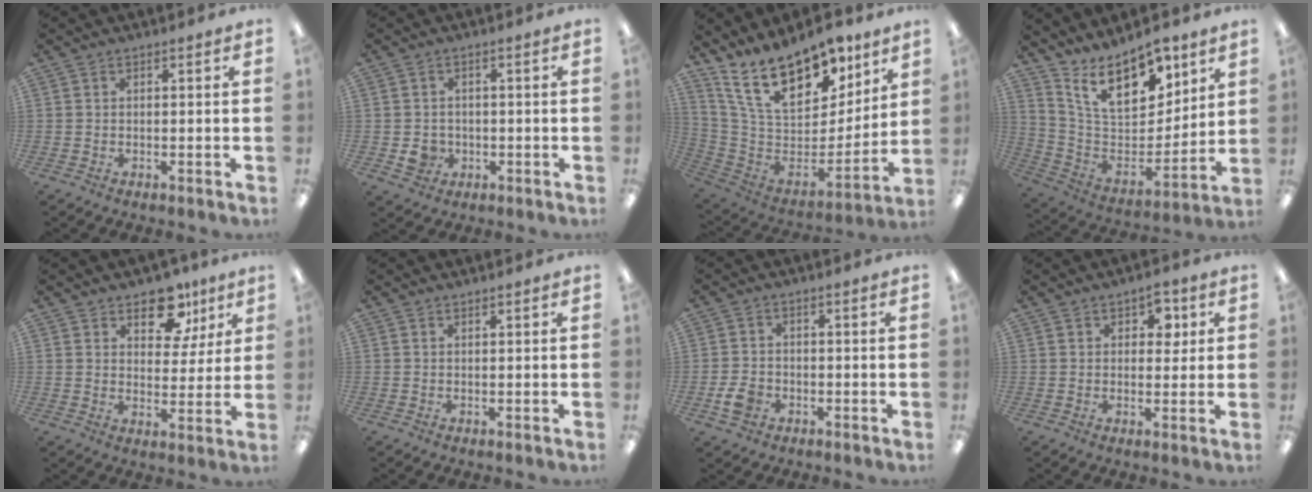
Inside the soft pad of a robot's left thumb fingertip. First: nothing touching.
{"total": 4.2, "force": [-0.8, 3.8, 1.5], "torque": [-0.011, 0.001, -0.013]}
{"total": 21.9, "force": [15.1, 10.5, 11.9], "torque": [-0.208, -0.101, 0.273]}
{"total": 18.1, "force": [12.2, 9.0, 9.9], "torque": [-0.171, -0.069, 0.218]}
{"total": 11.1, "force": [7.3, 6.6, 5.0], "torque": [-0.055, -0.037, 0.128]}
{"total": 0.7, "force": [0.6, 0.1, 0.1], "torque": [-0.002, 0.000, 0.012]}
{"total": 4.2, "force": [-1.6, 3.3, 2.2], "torque": [-0.047, 0.005, -0.029]}
{"total": 5.0, "force": [2.5, 3.3, 2.8], "torque": [-0.021, -0.007, 0.037]}